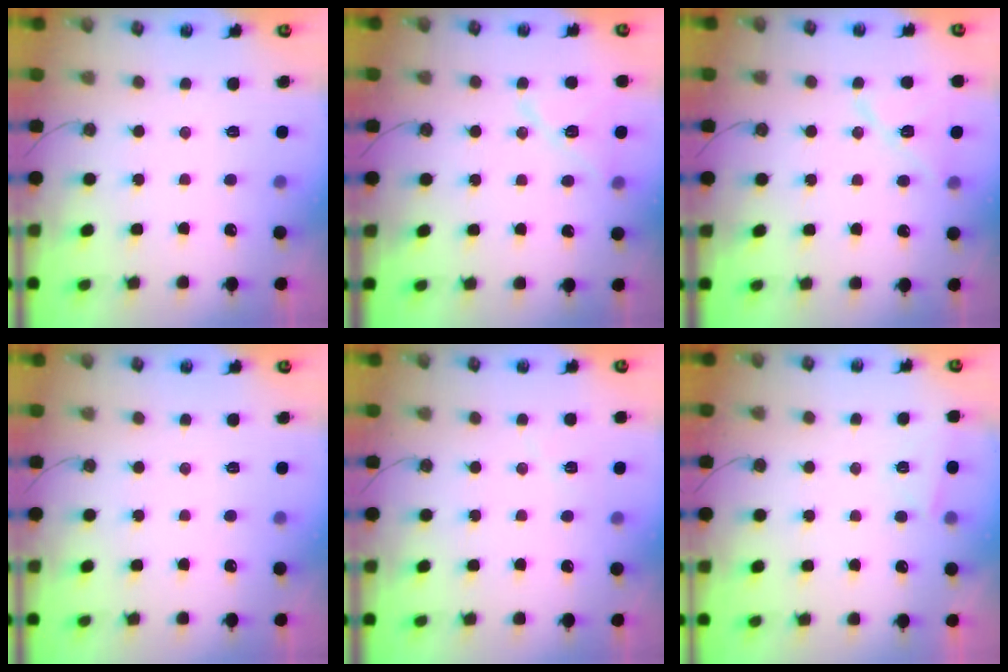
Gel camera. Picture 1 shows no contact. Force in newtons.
{"total": 11.5, "press": 11.2, "slide": 2.5}
{"total": 11.6, "press": 11.5, "slide": 1.5}
{"total": 0.0}
{"total": 5.0, "press": 4.9, "slide": 1.2}
{"total": 2.1, "press": 1.9, "slide": 0.9}